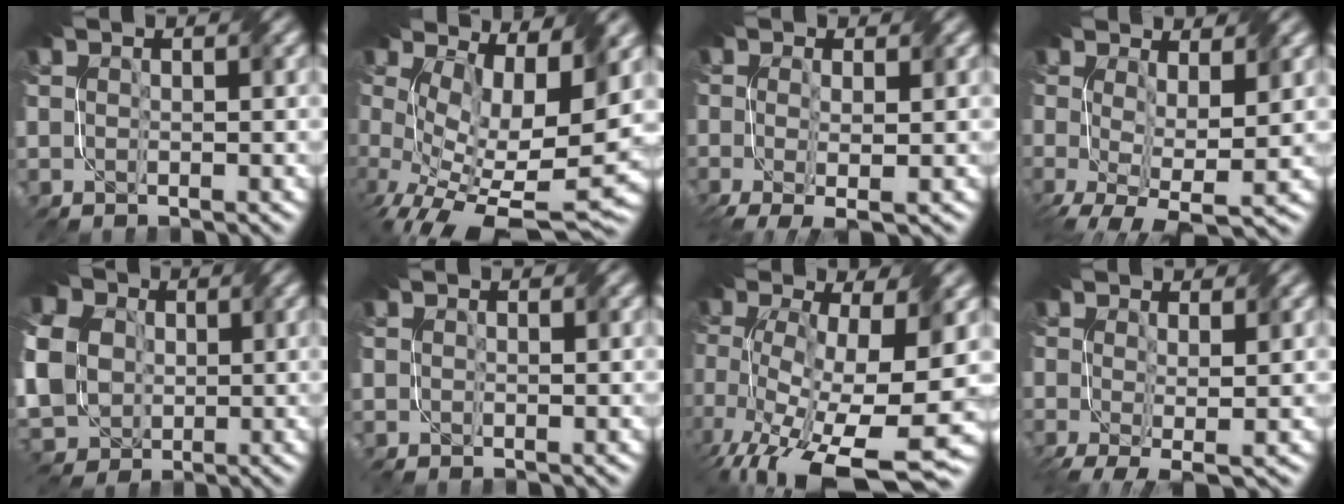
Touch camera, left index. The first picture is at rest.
{"total": 11.1, "force": [0.9, 4.7, 10.1], "torque": [-0.171, -0.030, 0.031]}
{"total": 3.8, "force": [-0.9, 1.1, 3.5], "torque": [-0.059, -0.009, -0.013]}
{"total": 6.4, "force": [-0.5, 2.6, 5.9], "torque": [-0.119, -0.019, -0.003]}
{"total": 11.3, "force": [1.7, 9.0, 6.5], "torque": [-0.159, 0.007, 0.021]}
{"total": 0.0}
{"total": 14.3, "force": [-5.3, 5.6, 12.0], "torque": [-0.232, -0.037, -0.072]}
{"total": 4.2, "force": [-0.6, 1.3, 3.9], "torque": [-0.062, -0.007, -0.012]}